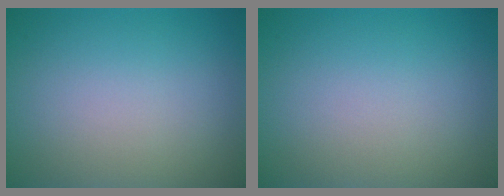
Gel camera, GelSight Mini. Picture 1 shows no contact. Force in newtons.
{"total": 0.0}